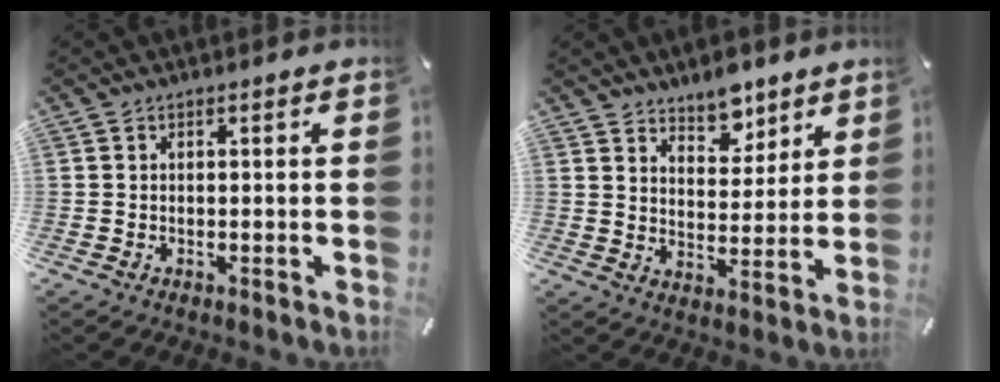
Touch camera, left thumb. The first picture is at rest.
{"total": 7.6, "force": [6.4, 3.9, 0.5], "torque": [0.009, -0.054, 0.115]}